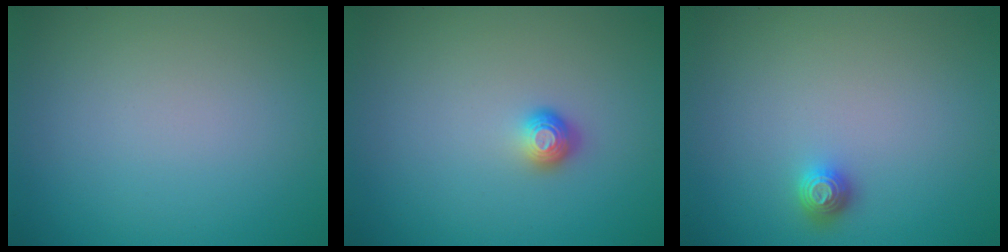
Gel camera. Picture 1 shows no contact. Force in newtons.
{"total": 1.2, "press": 0.9, "slide": 0.7}
{"total": 1.4, "press": 1.2, "slide": 0.5}